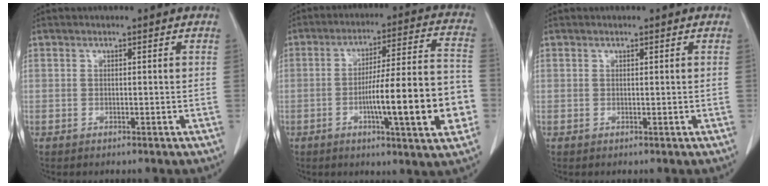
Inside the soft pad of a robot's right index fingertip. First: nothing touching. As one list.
[{"total": 16.9, "force": [-4.3, 1.1, 16.3], "torque": [-0.235, 0.010, -0.061]}, {"total": 0.0}]